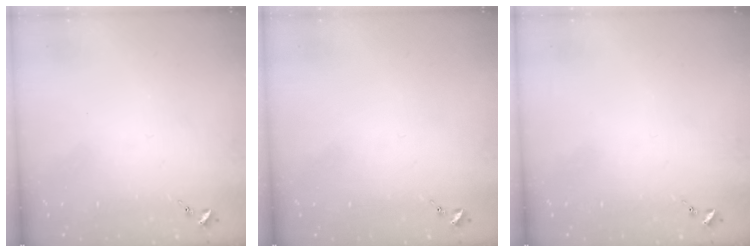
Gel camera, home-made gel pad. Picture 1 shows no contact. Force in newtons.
{"total": 0.0}
{"total": 0.0}